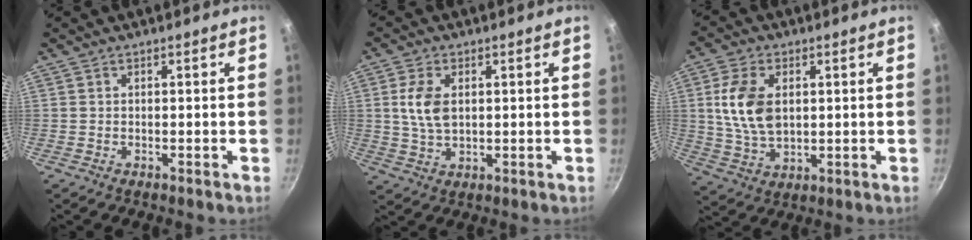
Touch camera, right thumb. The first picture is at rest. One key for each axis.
{"total": 6.9, "fx": 1.3, "fy": 4.1, "fz": 5.5, "tx": -0.103, "ty": -0.002, "tz": 0.027}
{"total": 11.3, "fx": 2.0, "fy": 7.0, "fz": 8.6, "tx": -0.154, "ty": -0.011, "tz": 0.043}